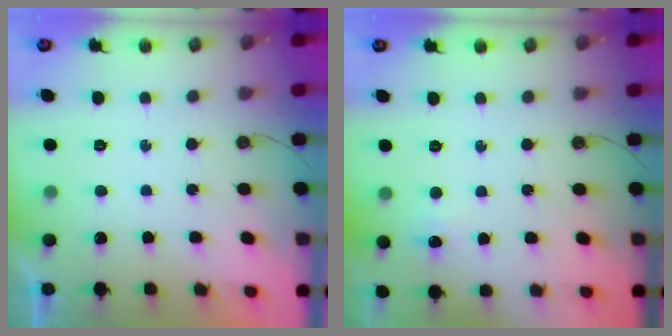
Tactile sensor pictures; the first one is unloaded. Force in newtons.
{"total": 2.3, "press": 2.0, "slide": 1.0}